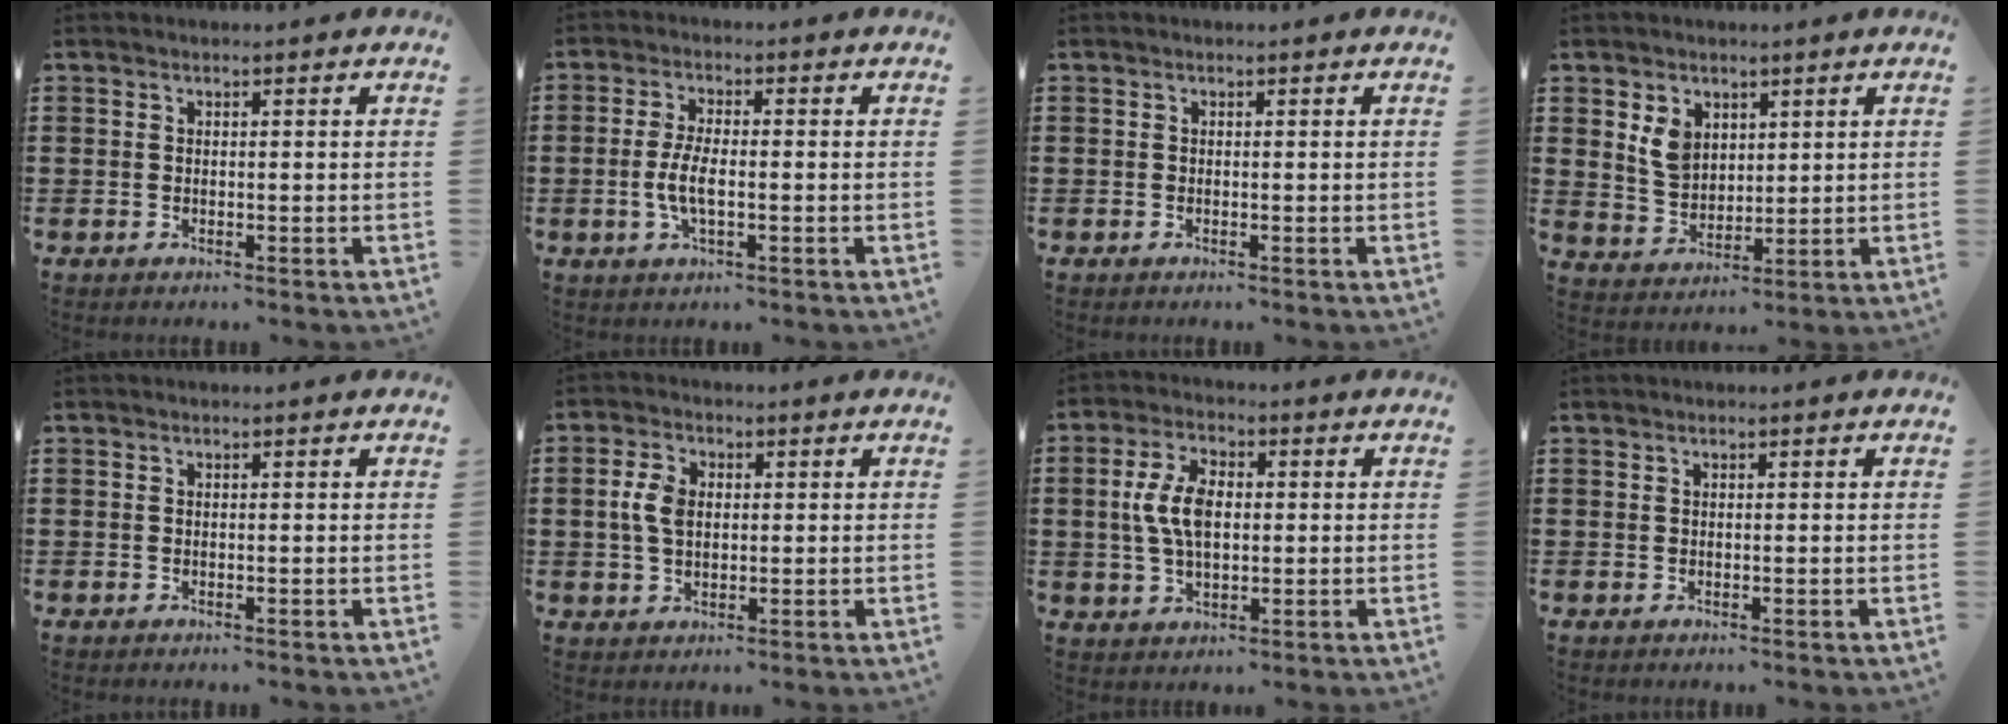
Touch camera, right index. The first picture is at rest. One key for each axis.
{"total": 4.5, "fx": -0.9, "fy": 1.5, "fz": 4.1, "tx": -0.093, "ty": -0.003, "tz": -0.023}
{"total": 0.0}
{"total": 5.3, "fx": 2.4, "fy": 4.1, "fz": 2.4, "tx": -0.062, "ty": 0.013, "tz": 0.046}
{"total": 0.0}
{"total": 4.4, "fx": 0.5, "fy": 2.8, "fz": 3.3, "tx": -0.086, "ty": 0.007, "tz": 0.002}
{"total": 7.5, "fx": 0.5, "fy": 4.0, "fz": 6.3, "tx": -0.145, "ty": 0.009, "tz": 0.002}
{"total": 0.0}